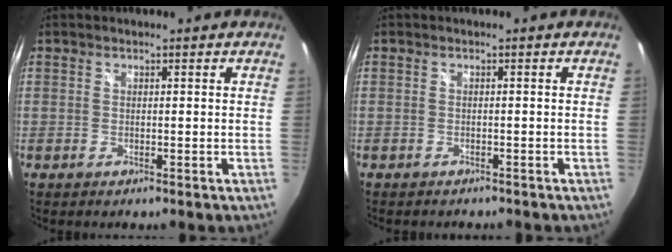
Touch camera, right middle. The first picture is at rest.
{"total": 2.1, "force": [-1.9, 0.8, 0.6], "torque": [-0.015, -0.011, -0.025]}